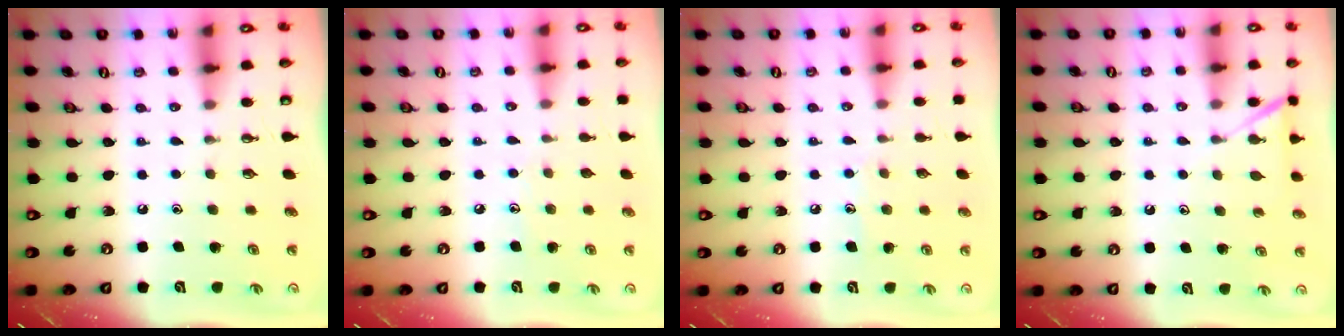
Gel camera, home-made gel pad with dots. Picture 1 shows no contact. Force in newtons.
{"total": 4.8, "press": 4.8, "slide": 0.5}
{"total": 6.0, "press": 6.0, "slide": 0.7}
{"total": 5.9, "press": 5.9, "slide": 0.5}